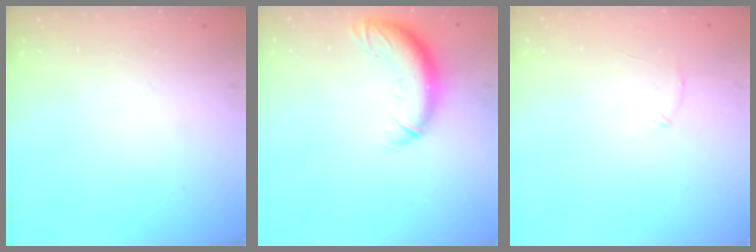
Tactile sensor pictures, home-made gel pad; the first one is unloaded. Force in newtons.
{"total": 12.0, "press": 11.7, "slide": 3.0}
{"total": 4.7, "press": 4.5, "slide": 1.3}